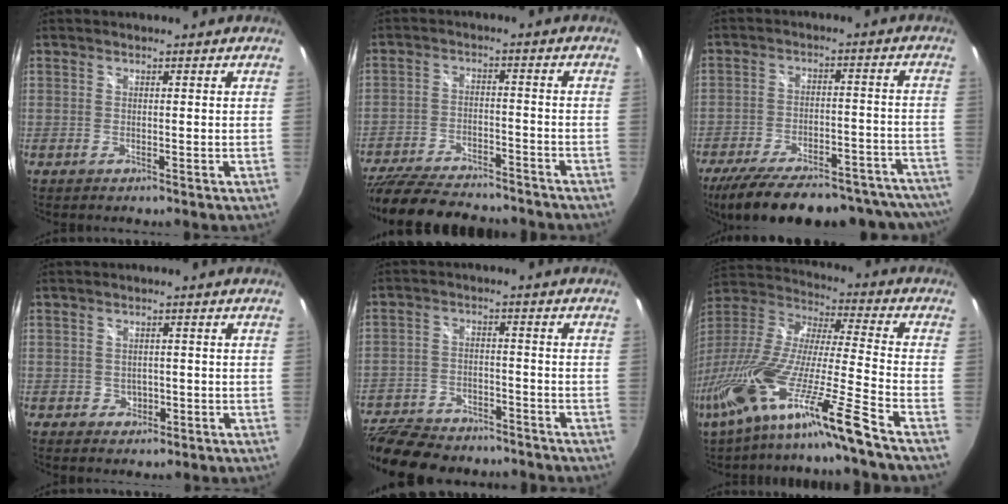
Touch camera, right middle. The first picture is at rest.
{"total": 21.6, "force": [-18.1, 6.4, 9.8], "torque": [-0.209, -0.032, -0.274]}
{"total": 31.1, "force": [-26.9, 9.1, 12.8], "torque": [-0.221, -0.009, -0.344]}
{"total": 2.4, "force": [-0.5, 2.2, 0.7], "torque": [-0.014, -0.002, -0.003]}
{"total": 17.9, "force": [-14.6, 7.2, 7.5], "torque": [-0.184, -0.016, -0.230]}
{"total": 22.6, "force": [-15.5, -2.0, 16.4], "torque": [-0.276, -0.072, -0.275]}